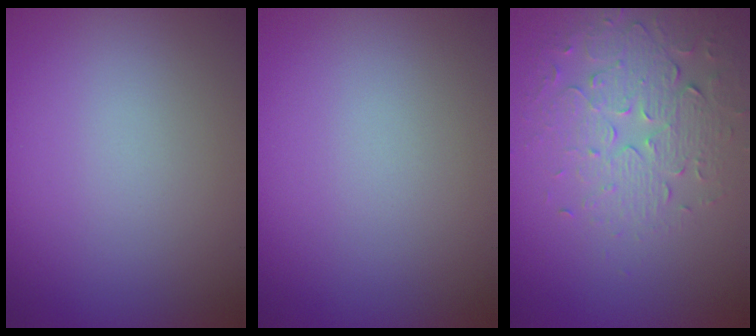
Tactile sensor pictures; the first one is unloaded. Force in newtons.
{"total": 0.0}
{"total": 4.1, "press": 3.5, "slide": 2.2}